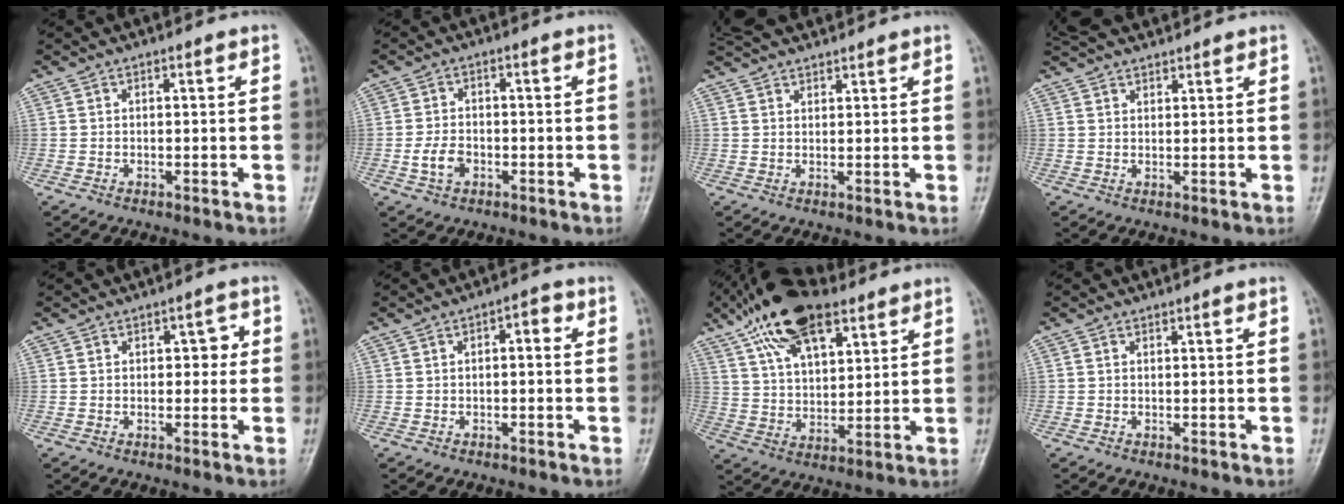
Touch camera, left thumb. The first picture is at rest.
{"total": 4.0, "force": [-1.5, 2.8, 2.5], "torque": [-0.046, 0.010, -0.029]}
{"total": 7.6, "force": [6.8, 2.1, 2.5], "torque": [-0.028, 0.015, 0.121]}
{"total": 7.8, "force": [7.0, 2.3, 2.7], "torque": [-0.030, 0.015, 0.123]}
{"total": 3.1, "force": [0.5, 2.1, 2.2], "torque": [-0.001, 0.004, -0.001]}
{"total": 2.9, "force": [0.4, 1.4, 2.5], "torque": [-0.027, 0.014, -0.002]}
{"total": 16.5, "force": [10.1, 7.6, 10.6], "torque": [-0.159, -0.021, 0.180]}
{"total": 0.0}